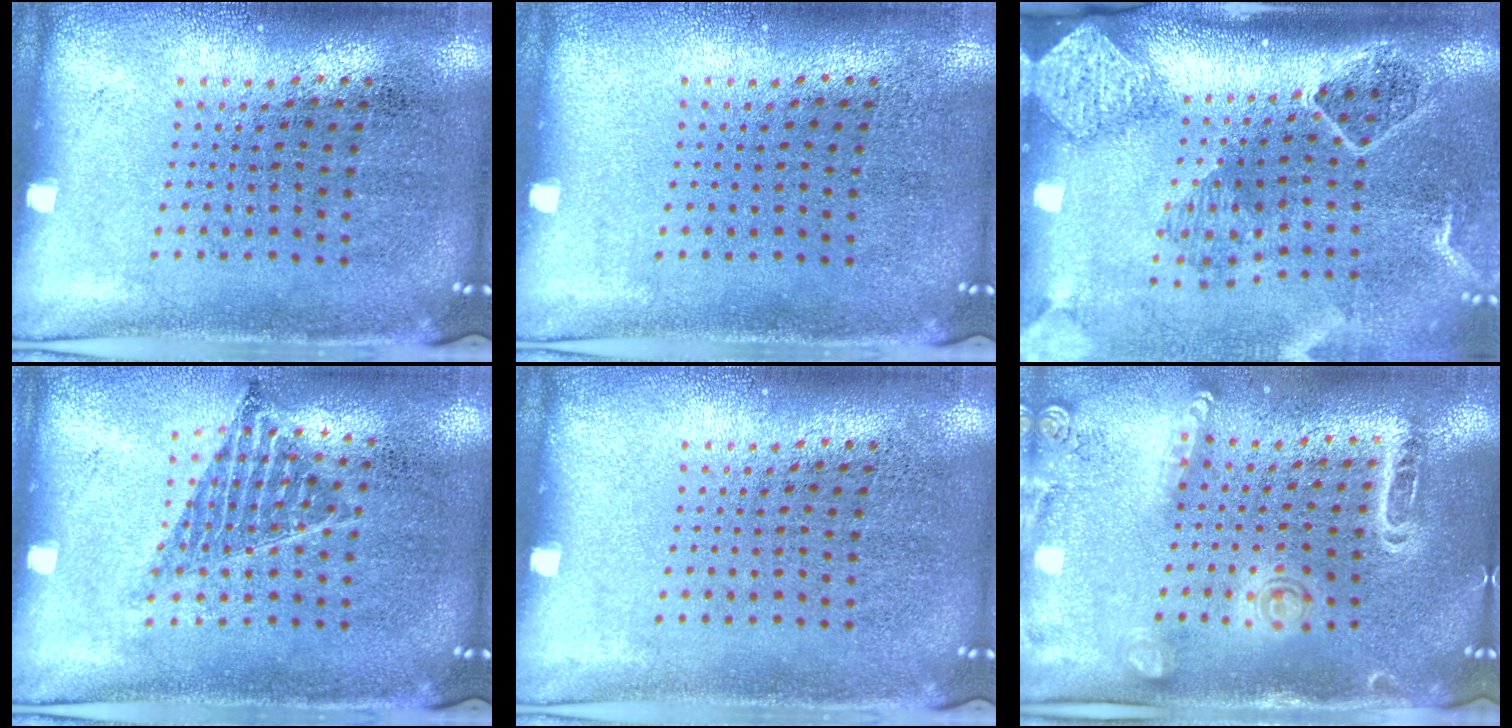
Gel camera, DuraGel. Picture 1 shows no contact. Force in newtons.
{"total": 0.0}
{"total": 2.7, "press": 2.0, "slide": 1.9}
{"total": 0.9, "press": 0.9, "slide": 0.2}
{"total": 0.0}
{"total": 1.6, "press": 1.5, "slide": 0.4}